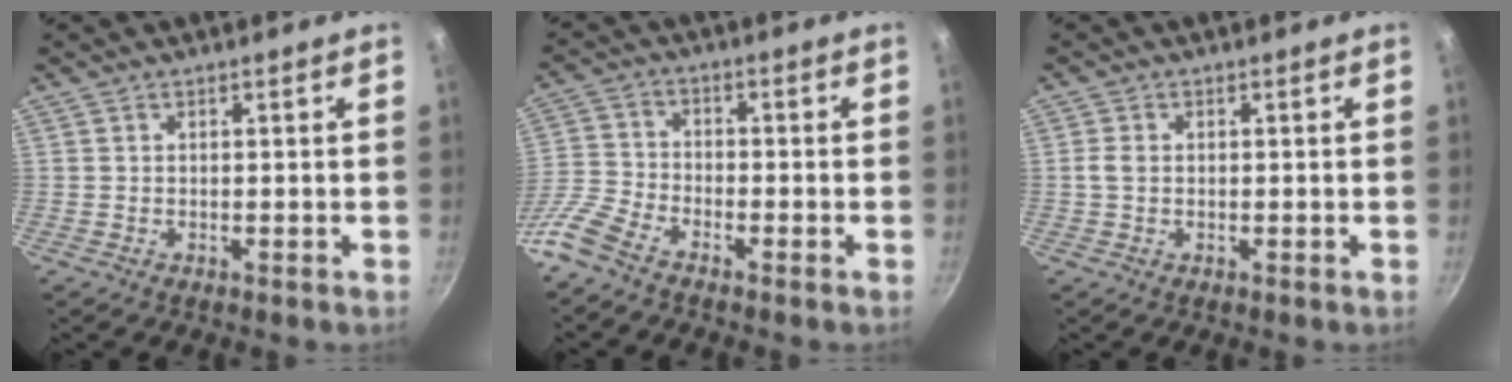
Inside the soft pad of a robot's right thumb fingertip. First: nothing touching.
{"total": 7.4, "force": [-5.7, 2.8, 3.8], "torque": [-0.090, 0.035, -0.140]}
{"total": 1.9, "force": [0.0, 1.4, 1.3], "torque": [-0.024, 0.005, -0.001]}